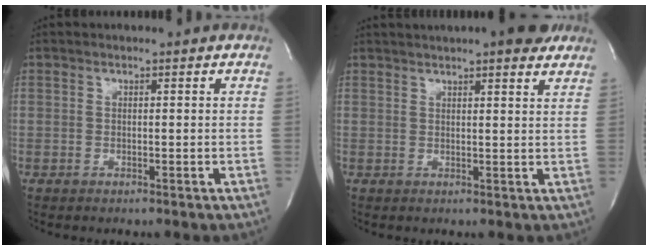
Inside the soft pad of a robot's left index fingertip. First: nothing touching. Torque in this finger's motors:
{"motor_torque": [0.21, -0.43, 0.69, 0.15]}